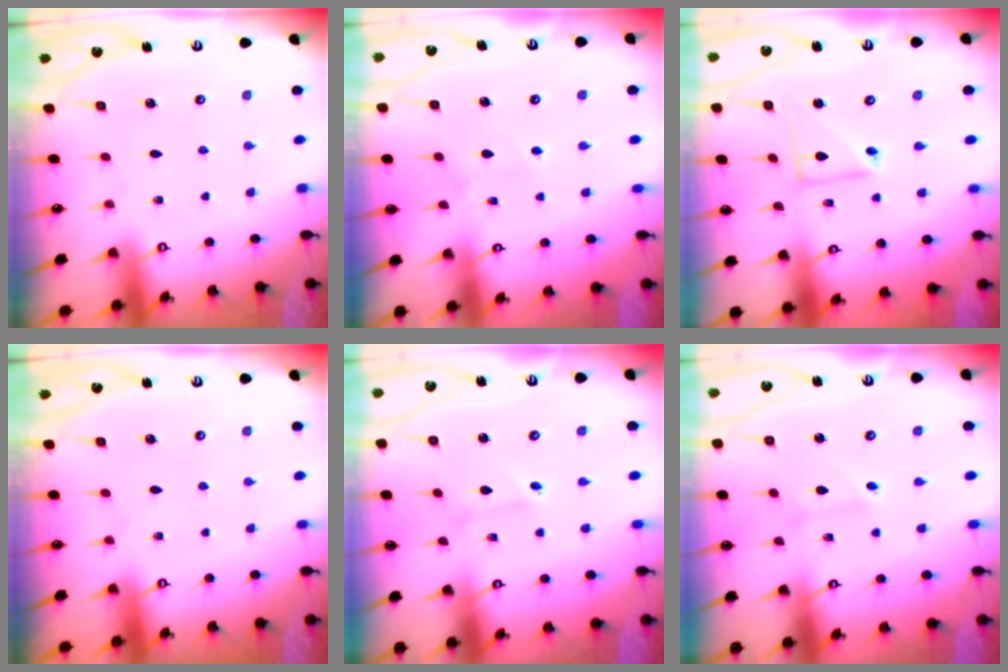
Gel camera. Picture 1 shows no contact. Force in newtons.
{"total": 4.9, "press": 4.9, "slide": 0.5}
{"total": 7.4, "press": 7.4, "slide": 0.6}
{"total": 0.0}
{"total": 1.8, "press": 1.8, "slide": 0.1}
{"total": 1.3, "press": 1.3, "slide": 0.1}